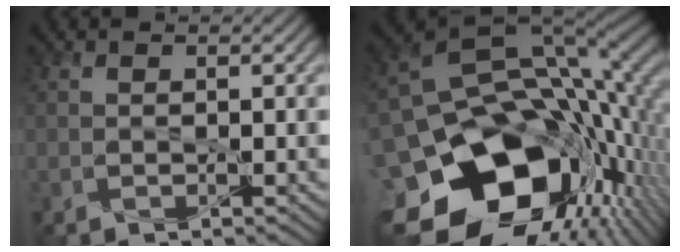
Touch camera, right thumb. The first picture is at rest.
{"total": 20.9, "force": [-6.5, 14.6, 13.5], "torque": [-0.287, -0.053, -0.083]}